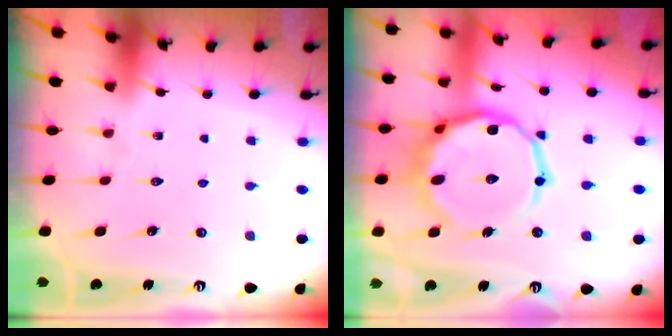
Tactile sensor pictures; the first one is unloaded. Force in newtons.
{"total": 16.4, "press": 16.3, "slide": 1.9}